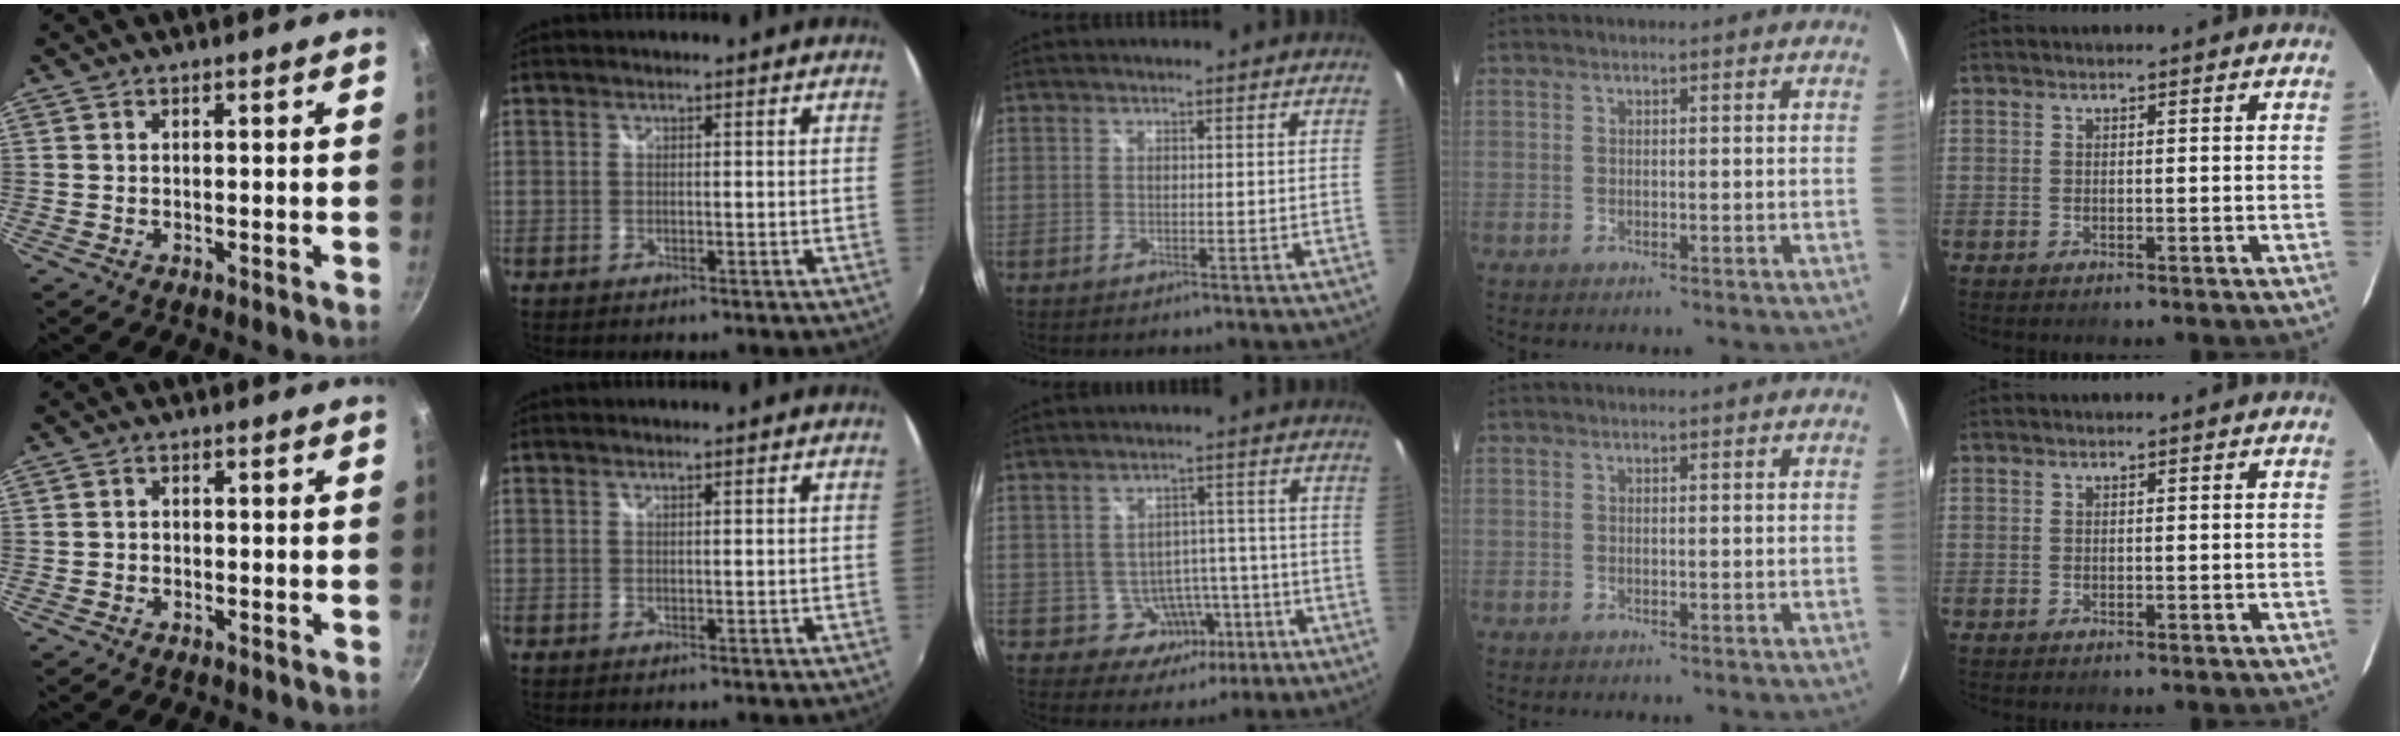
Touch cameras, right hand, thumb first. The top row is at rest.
{"thumb": {"total": 1.1, "force": [-0.4, 0.9, 0.4], "torque": [-0.006, 0.003, -0.010]}, "middle": {"total": 7.5, "force": [-2.9, 6.5, 2.4], "torque": [-0.052, 0.023, -0.019]}}